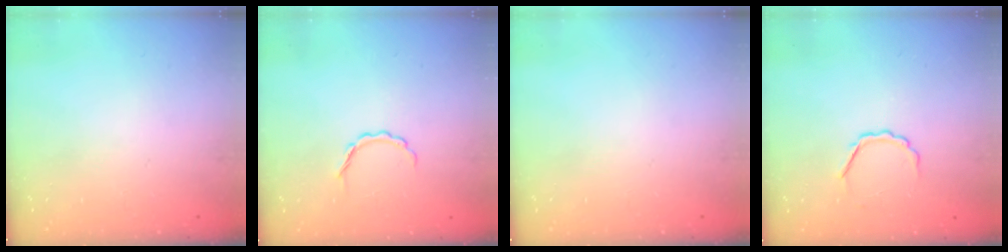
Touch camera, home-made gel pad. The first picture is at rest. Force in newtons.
{"total": 3.7, "press": 3.6, "slide": 0.9}
{"total": 0.0}
{"total": 4.1, "press": 4.0, "slide": 0.5}